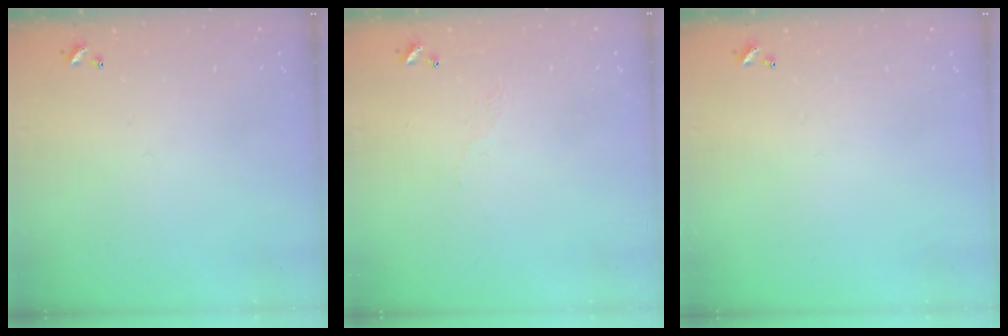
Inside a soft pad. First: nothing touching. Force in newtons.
{"total": 2.9, "press": 2.9, "slide": 0.5}
{"total": 0.0}